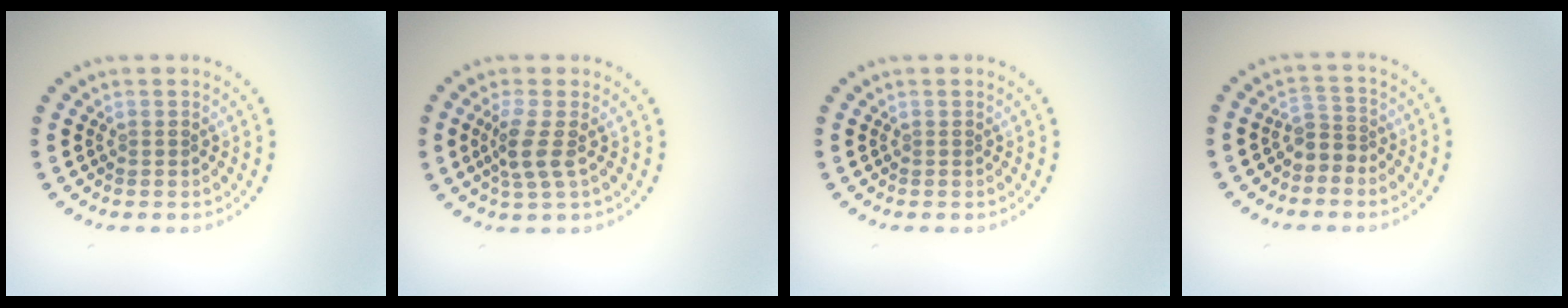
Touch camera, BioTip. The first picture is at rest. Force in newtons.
{"total": 2.6, "press": 2.1, "slide": 1.6}
{"total": 0.0}
{"total": 2.2, "press": 1.7, "slide": 1.4}